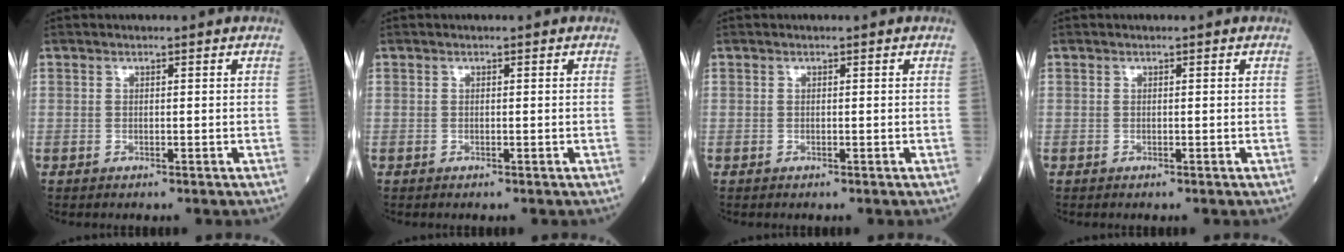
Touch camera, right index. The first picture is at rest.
{"total": 0.0}
{"total": 0.0}
{"total": 0.0}